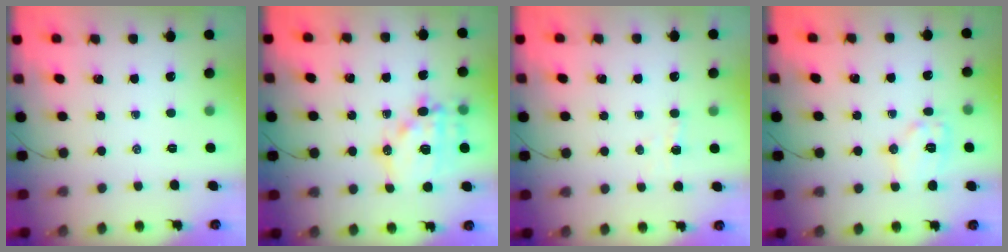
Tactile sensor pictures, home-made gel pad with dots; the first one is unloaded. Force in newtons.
{"total": 15.8, "press": 15.4, "slide": 3.4}
{"total": 3.0, "press": 2.9, "slide": 0.7}
{"total": 8.9, "press": 8.9, "slide": 0.1}